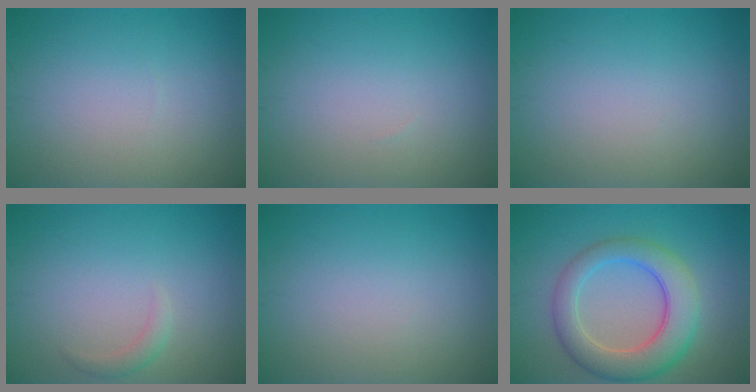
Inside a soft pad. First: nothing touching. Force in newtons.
{"total": 0.0}
{"total": 0.0}
{"total": 1.2, "press": 1.2, "slide": 0.2}
{"total": 0.0}
{"total": 6.8, "press": 6.8, "slide": 0.3}